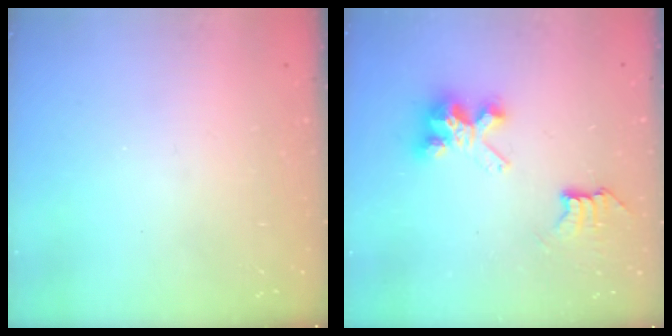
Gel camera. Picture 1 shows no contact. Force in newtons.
{"total": 6.4, "press": 6.4, "slide": 0.1}